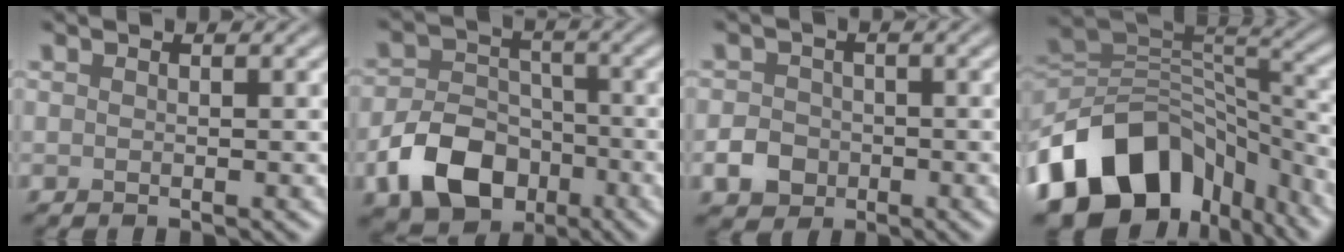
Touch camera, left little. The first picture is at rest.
{"total": 7.5, "force": [-3.4, 5.2, 4.2], "torque": [-0.077, -0.005, -0.066]}
{"total": 2.8, "force": [-1.0, 2.4, 1.1], "torque": [-0.017, 0.002, -0.021]}
{"total": 14.9, "force": [-8.2, 10.2, 7.2], "torque": [-0.147, -0.003, -0.132]}